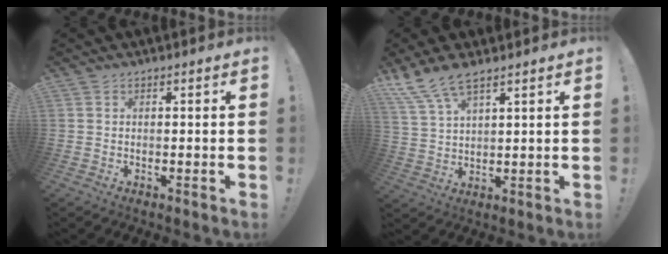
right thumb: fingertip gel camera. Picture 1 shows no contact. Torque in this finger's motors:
{"motor_torque": [0.04, 0.17, 0.82, 0.73, 0.20]}